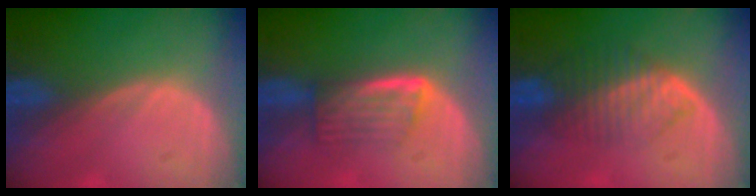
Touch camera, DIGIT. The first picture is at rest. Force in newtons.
{"total": 5.9, "press": 5.0, "slide": 3.1}
{"total": 6.7, "press": 6.0, "slide": 2.9}